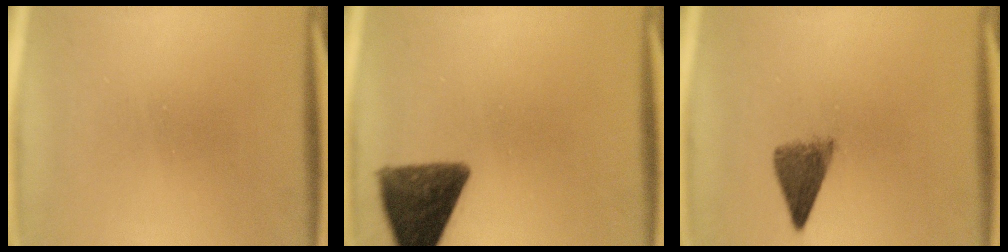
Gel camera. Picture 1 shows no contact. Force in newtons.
{"total": 11.4}
{"total": 4.6}